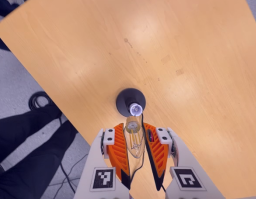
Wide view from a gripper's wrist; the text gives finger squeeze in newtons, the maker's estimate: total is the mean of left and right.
{"total": 12.9, "left": 14.0, "right": 11.8}